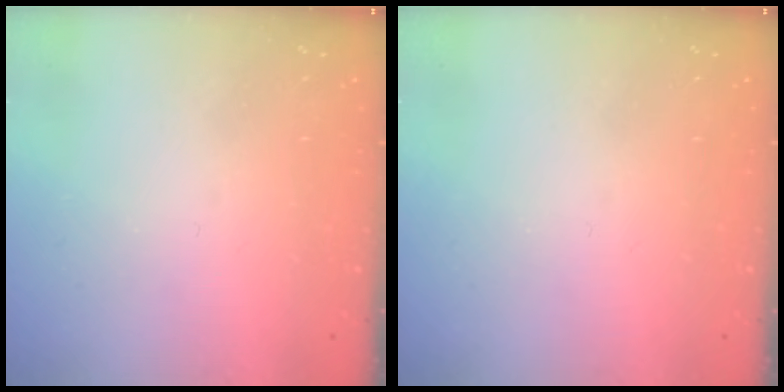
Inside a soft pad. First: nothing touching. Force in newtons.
{"total": 0.0}